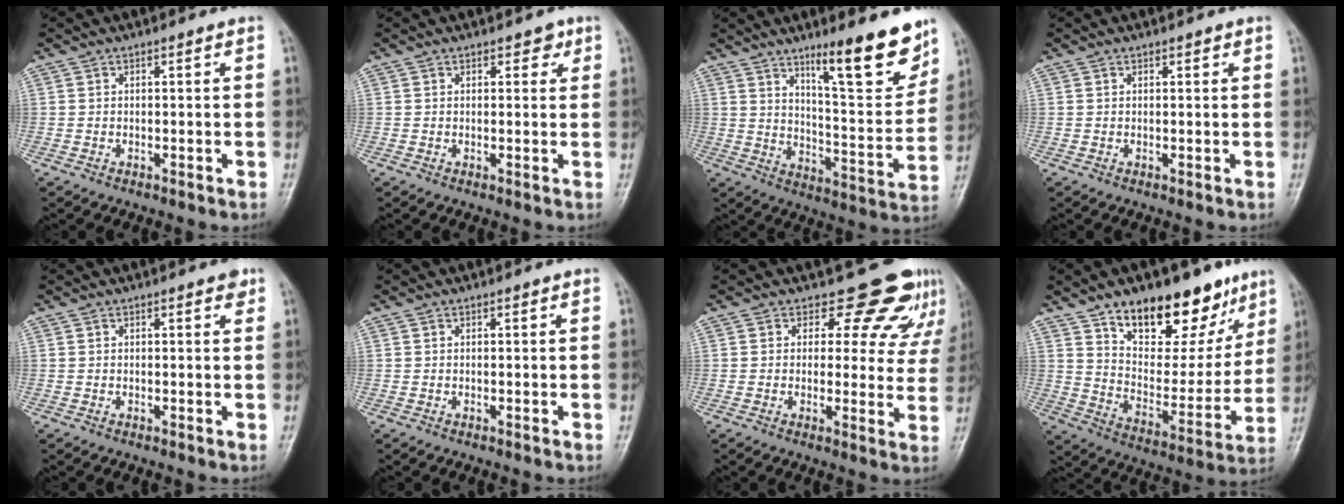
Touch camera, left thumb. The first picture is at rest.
{"total": 2.1, "force": [1.2, 1.4, 1.0], "torque": [0.006, -0.003, 0.011]}
{"total": 16.1, "force": [10.7, 3.2, 11.5], "torque": [-0.139, -0.078, 0.173]}
{"total": 0.6, "force": [0.5, 0.3, 0.3], "torque": [0.001, -0.002, 0.004]}
{"total": 1.3, "force": [0.8, 0.6, 0.9], "torque": [-0.003, -0.001, 0.006]}
{"total": 0.0}
{"total": 11.5, "force": [9.5, 5.9, 2.6], "torque": [0.027, -0.057, 0.087]}
{"total": 21.5, "force": [13.8, 10.7, 12.6], "torque": [-0.127, -0.069, 0.219]}